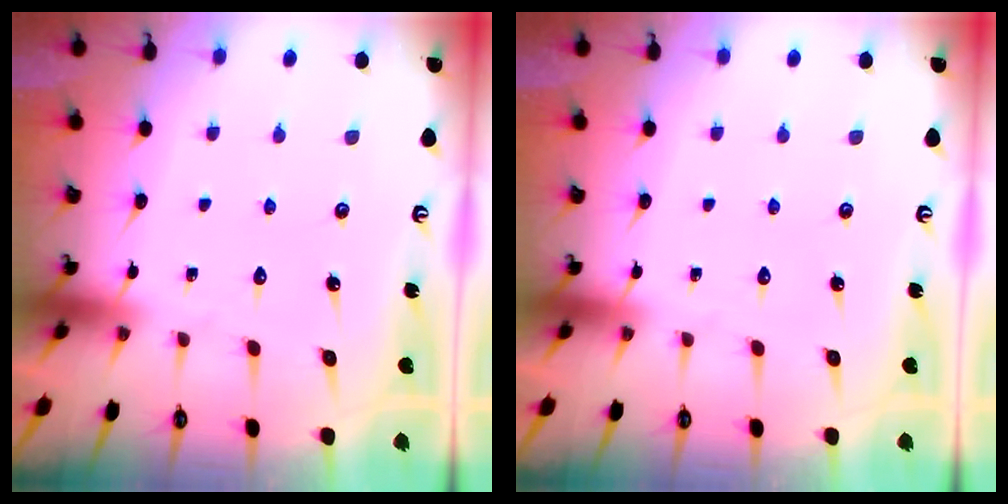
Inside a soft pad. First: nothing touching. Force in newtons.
{"total": 0.0}